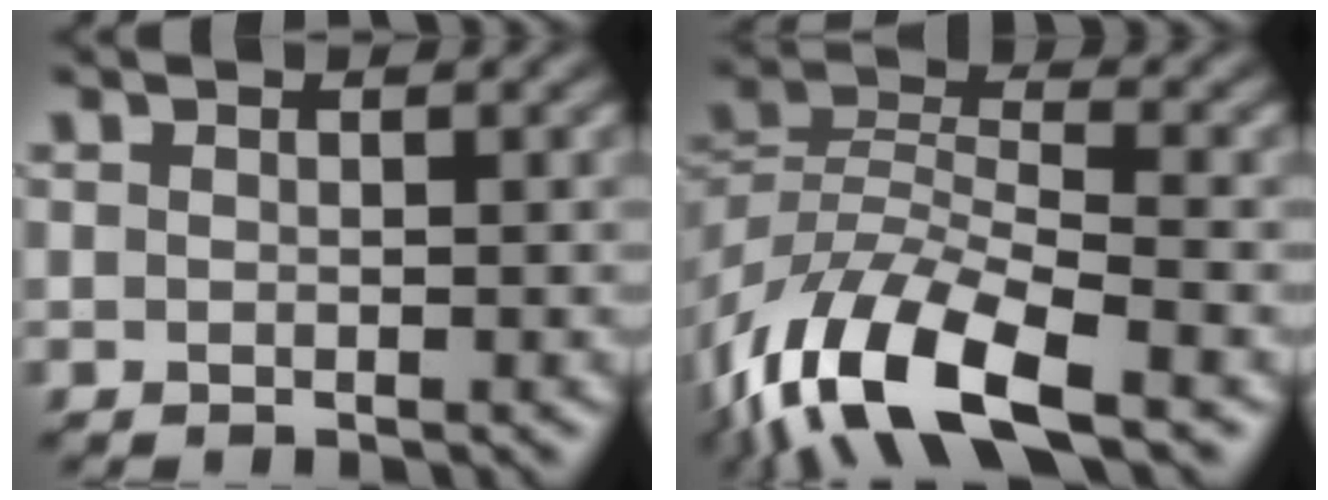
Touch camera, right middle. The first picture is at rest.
{"total": 12.0, "force": [-7.3, 4.8, 8.2], "torque": [-0.158, -0.007, -0.144]}